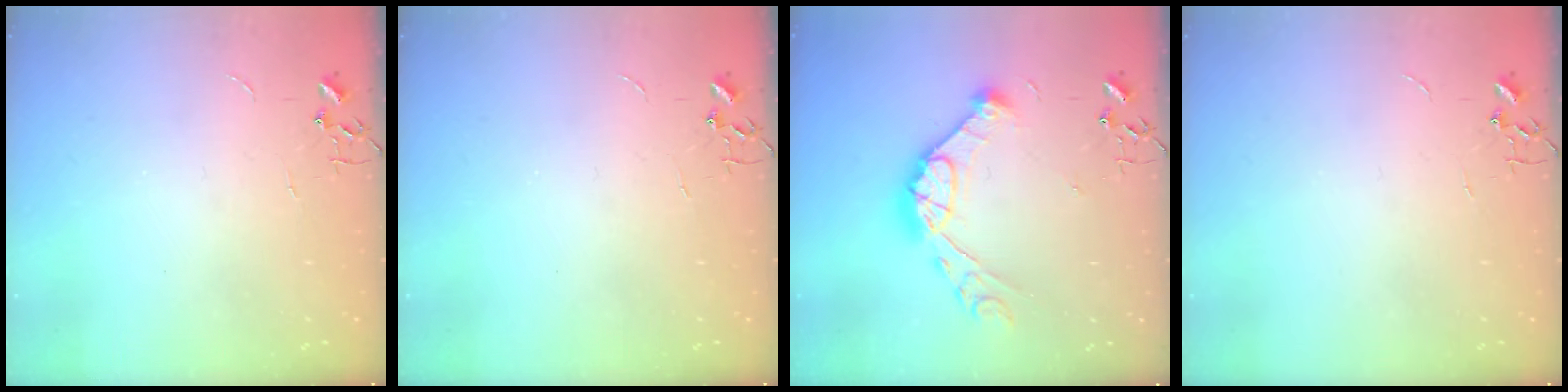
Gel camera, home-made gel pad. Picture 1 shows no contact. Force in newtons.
{"total": 0.0}
{"total": 14.2, "press": 14.2, "slide": 1.1}
{"total": 0.0}